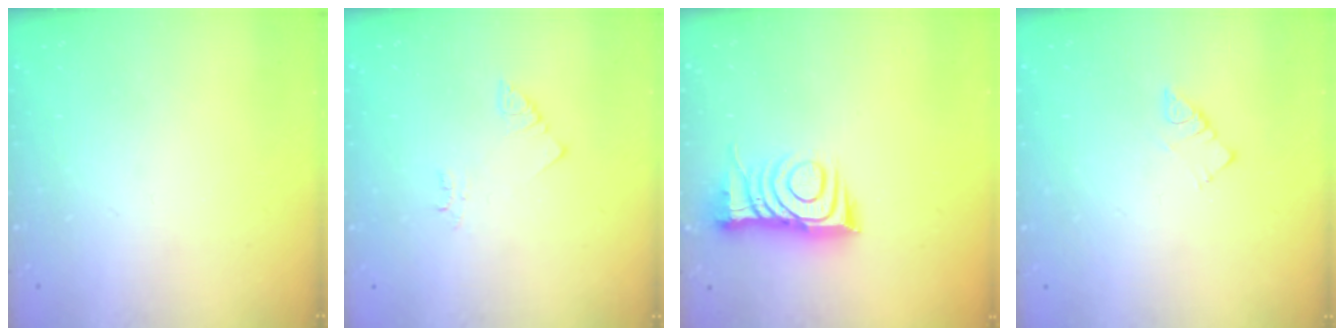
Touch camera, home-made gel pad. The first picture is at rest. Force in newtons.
{"total": 2.5, "press": 2.5, "slide": 0.5}
{"total": 10.0, "press": 10.0, "slide": 0.3}
{"total": 3.2, "press": 3.1, "slide": 0.5}